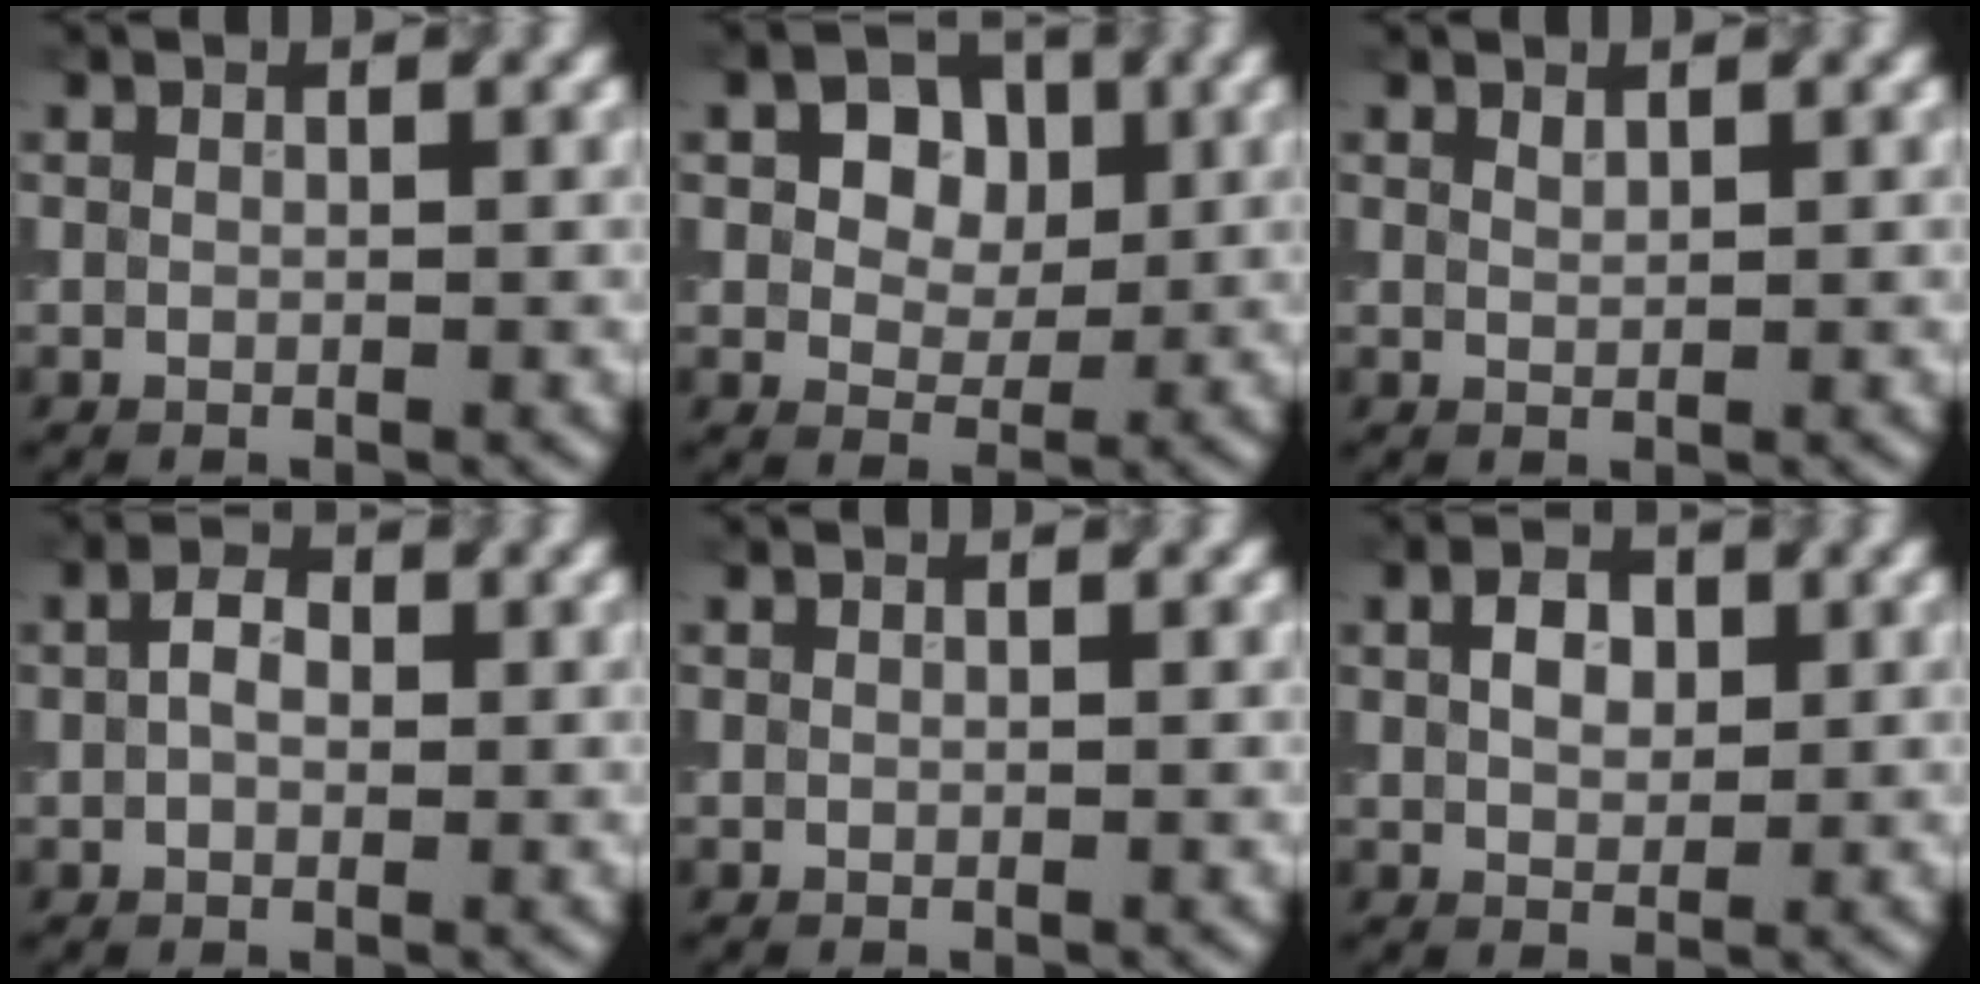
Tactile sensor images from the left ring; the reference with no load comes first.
{"total": 5.1, "force": [1.4, 3.7, 3.3], "torque": [-0.048, 0.010, 0.001]}
{"total": 0.6, "force": [0.5, 0.1, 0.2], "torque": [-0.003, -0.001, 0.013]}
{"total": 2.4, "force": [0.2, 1.6, 1.8], "torque": [-0.030, 0.003, -0.001]}
{"total": 0.0}
{"total": 2.8, "force": [0.6, 1.9, 1.9], "torque": [-0.037, 0.003, 0.011]}